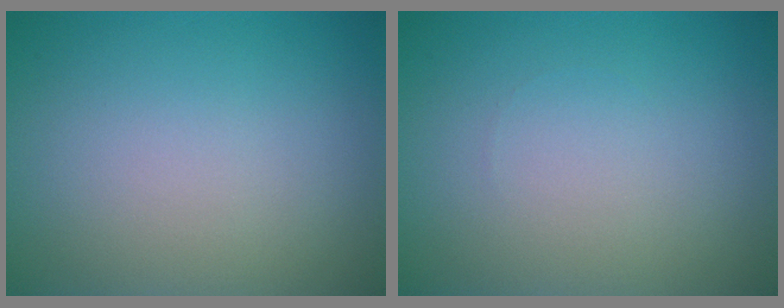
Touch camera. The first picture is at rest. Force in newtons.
{"total": 0.0}